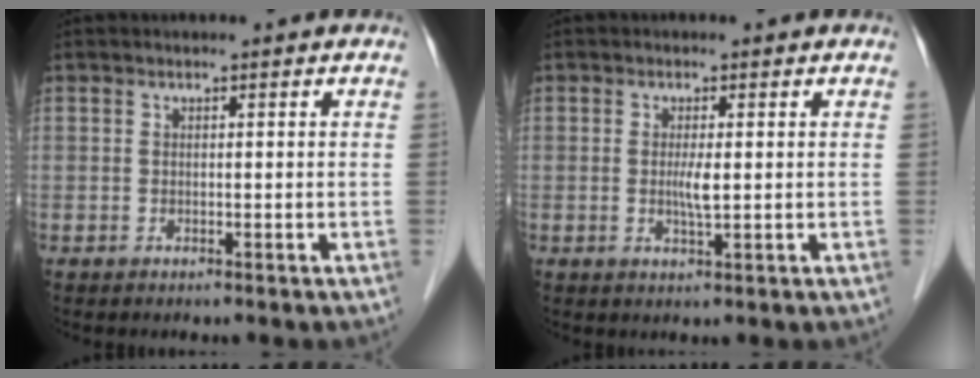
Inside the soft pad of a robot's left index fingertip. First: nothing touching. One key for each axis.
{"total": 2.3, "fx": 0.1, "fy": 0.2, "fz": 2.3, "tx": -0.049, "ty": -0.004, "tz": 0.003}